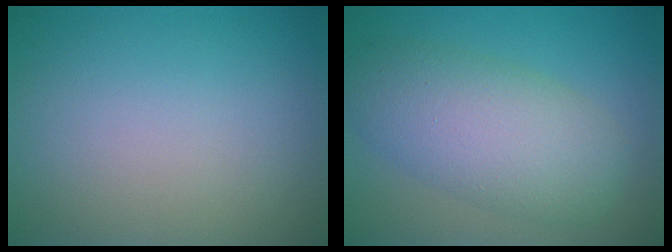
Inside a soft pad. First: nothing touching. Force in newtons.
{"total": 6.9, "press": 6.9, "slide": 0.2}